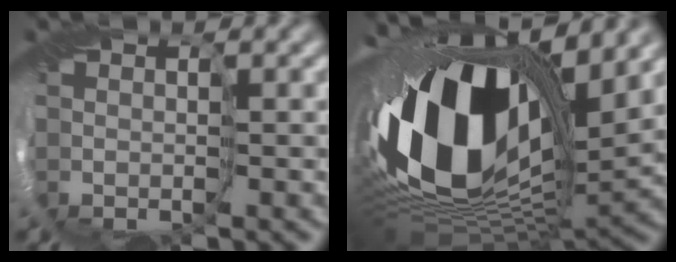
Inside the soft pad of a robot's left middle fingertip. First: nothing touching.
{"total": 18.7, "force": [2.7, 10.0, 15.5], "torque": [-0.301, -0.030, 0.045]}